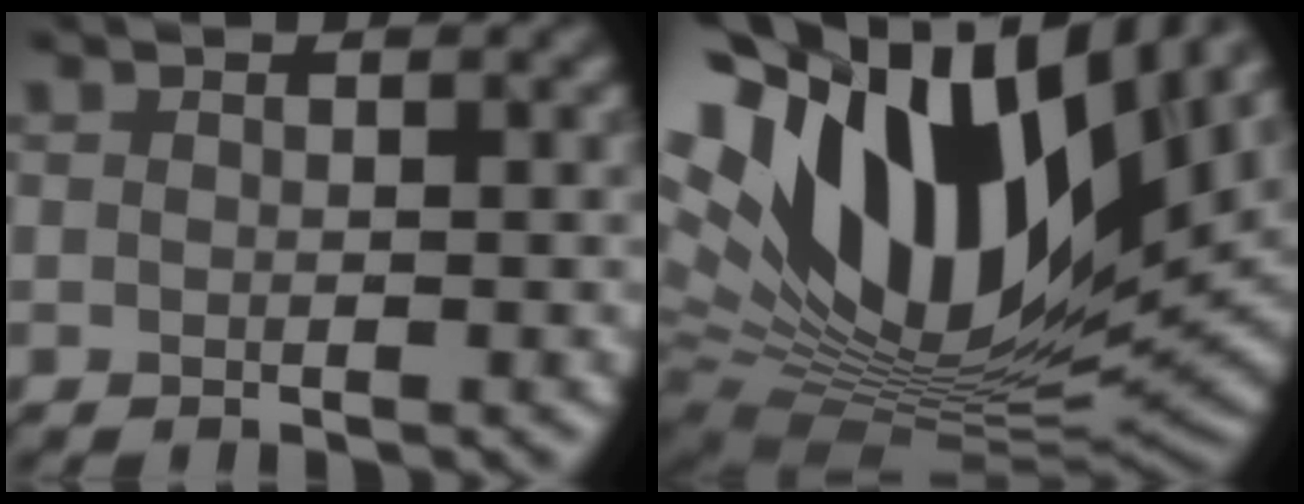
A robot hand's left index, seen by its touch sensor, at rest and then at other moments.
{"total": 18.0, "force": [7.3, 9.2, 13.7], "torque": [-0.253, 0.026, 0.117]}